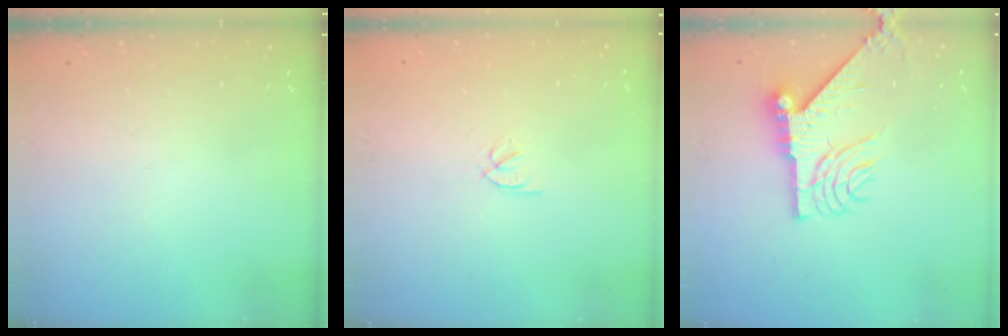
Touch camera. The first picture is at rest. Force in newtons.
{"total": 2.1, "press": 2.1, "slide": 0.4}
{"total": 11.1, "press": 11.1, "slide": 1.3}